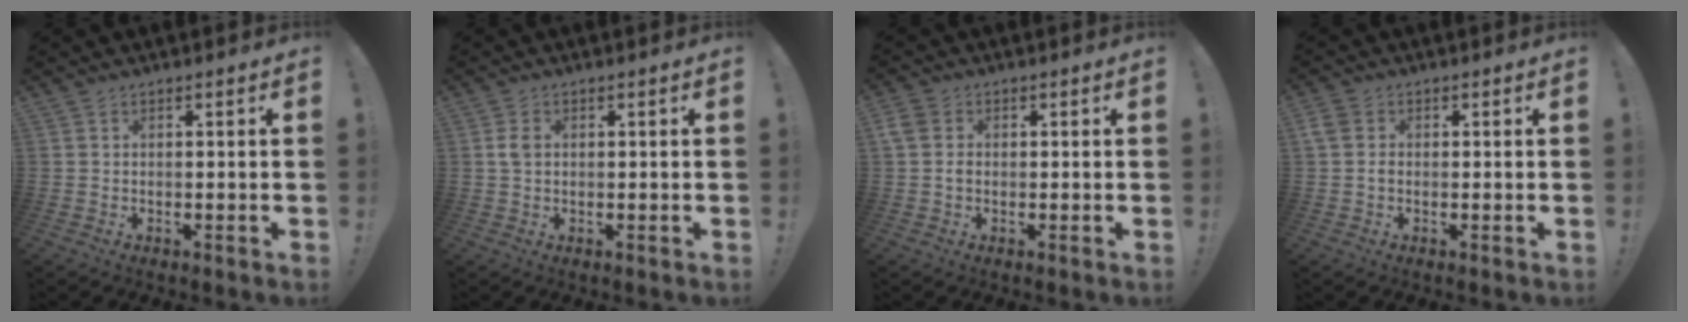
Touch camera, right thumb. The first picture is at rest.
{"total": 2.6, "force": [0.4, 1.8, 1.9], "torque": [-0.037, 0.006, 0.008]}
{"total": 3.2, "force": [-0.1, 2.6, 1.9], "torque": [-0.042, 0.005, -0.004]}
{"total": 2.8, "force": [-0.4, 2.1, 1.7], "torque": [-0.038, 0.005, -0.008]}